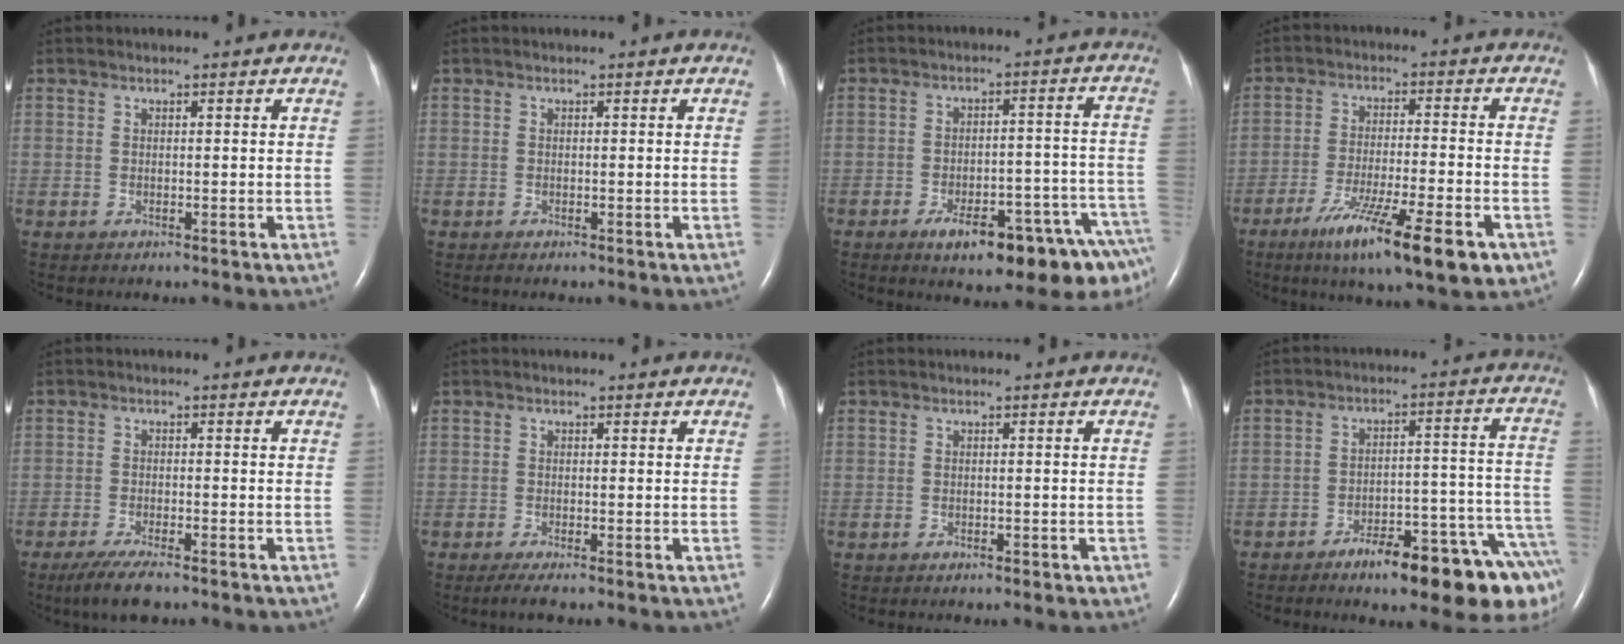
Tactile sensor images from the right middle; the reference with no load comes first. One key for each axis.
{"total": 0.0}
{"total": 15.6, "fx": -10.8, "fy": 2.8, "fz": 10.9, "tx": -0.071, "ty": 0.035, "tz": -0.145}
{"total": 14.3, "fx": -8.1, "fy": 1.4, "fz": 11.8, "tx": -0.178, "ty": -0.032, "tz": -0.127}
{"total": 5.5, "fx": -4.0, "fy": 0.8, "fz": 3.7, "tx": -0.073, "ty": -0.015, "tz": -0.066}
{"total": 1.7, "fx": -1.2, "fy": 0.0, "fz": 1.2, "tx": -0.032, "ty": -0.008, "tz": -0.027}
{"total": 1.1, "fx": -0.6, "fy": 0.4, "fz": 0.8, "tx": -0.015, "ty": 0.000, "tz": -0.006}
{"total": 17.3, "fx": -11.9, "fy": 3.1, "fz": 12.2, "tx": -0.071, "ty": 0.042, "tz": -0.163}